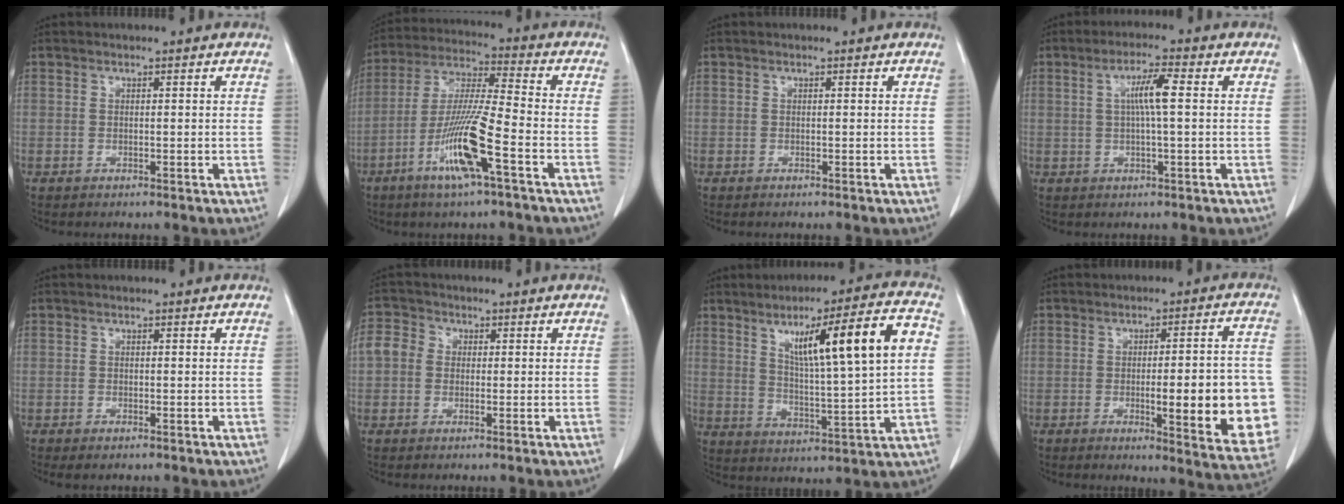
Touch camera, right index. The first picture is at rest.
{"total": 12.7, "force": [-5.5, 0.2, 11.4], "torque": [-0.231, -0.010, -0.107]}
{"total": 0.0}
{"total": 5.0, "force": [0.8, 0.1, 5.0], "torque": [-0.092, 0.007, 0.014]}
{"total": 1.2, "force": [-0.8, 0.3, 0.8], "torque": [-0.011, -0.003, -0.006]}
{"total": 5.4, "force": [0.2, 4.8, 2.3], "torque": [-0.051, 0.023, 0.001]}
{"total": 15.6, "force": [4.7, 0.6, 14.9], "torque": [-0.229, 0.015, 0.074]}
{"total": 16.0, "force": [-2.9, 3.3, 15.3], "torque": [-0.132, 0.012, -0.021]}